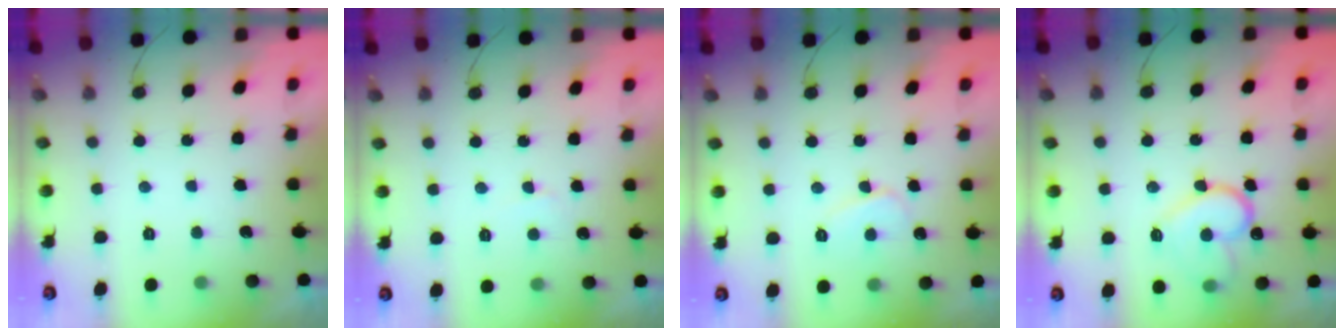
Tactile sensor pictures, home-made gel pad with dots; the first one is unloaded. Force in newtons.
{"total": 2.6, "press": 2.6, "slide": 0.1}
{"total": 5.8, "press": 5.8, "slide": 0.5}
{"total": 13.9, "press": 13.9, "slide": 1.4}